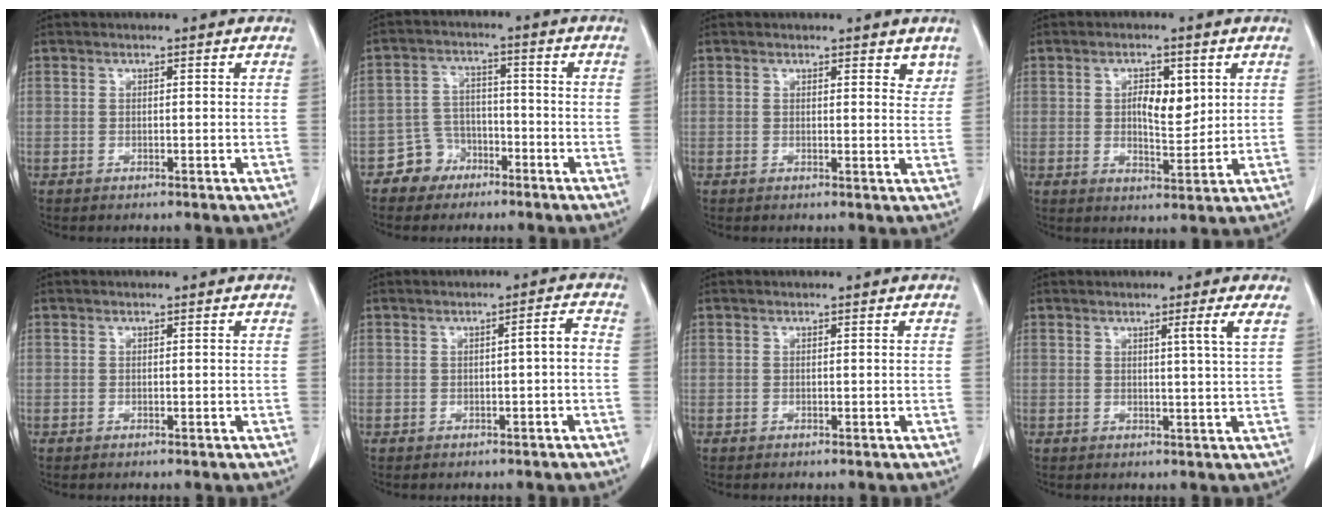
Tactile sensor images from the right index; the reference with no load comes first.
{"total": 5.3, "force": [-3.3, 4.1, 0.2], "torque": [0.004, 0.016, -0.056]}
{"total": 2.8, "force": [2.1, 1.2, 1.4], "torque": [-0.002, -0.009, 0.020]}
{"total": 5.6, "force": [1.5, 2.4, 4.8], "torque": [-0.077, -0.001, 0.026]}
{"total": 0.0}
{"total": 2.2, "force": [-0.4, 0.2, 2.1], "torque": [-0.029, 0.004, -0.006]}
{"total": 0.0}
{"total": 2.9, "force": [1.3, -1.1, 2.3], "torque": [-0.038, -0.012, 0.023]}